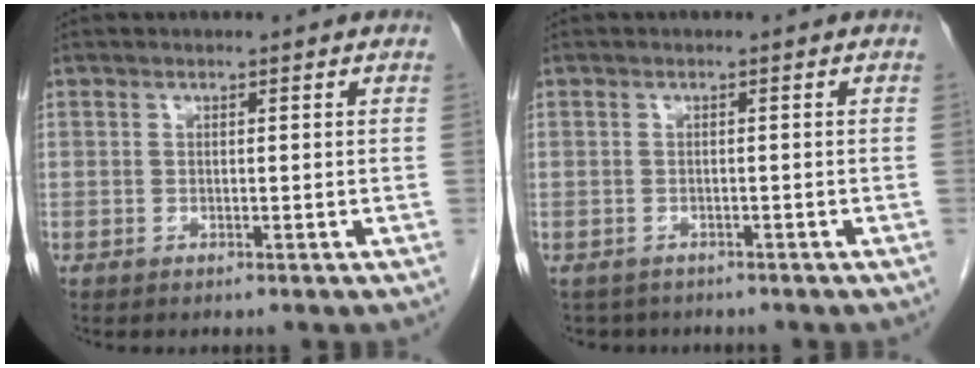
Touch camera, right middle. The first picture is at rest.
{"total": 3.4, "force": [-2.8, 1.9, 0.1], "torque": [-0.002, 0.000, -0.040]}